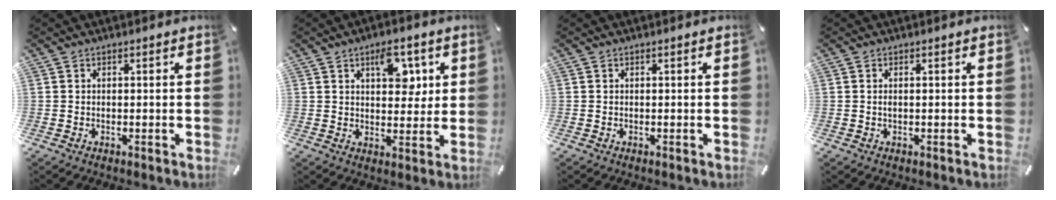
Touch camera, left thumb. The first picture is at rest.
{"total": 8.6, "force": [3.8, 5.0, 5.9], "torque": [-0.063, -0.010, 0.056]}
{"total": 0.0}
{"total": 0.8, "force": [0.0, 0.3, 0.7], "torque": [-0.014, 0.003, -0.001]}